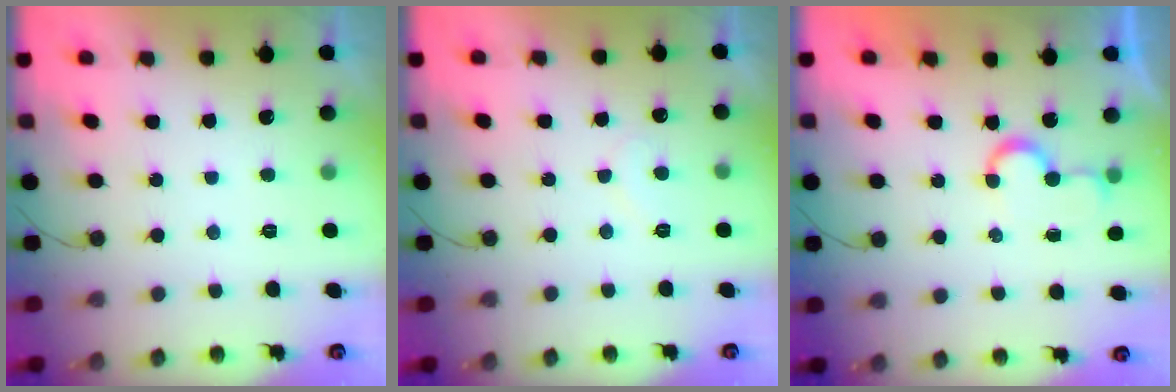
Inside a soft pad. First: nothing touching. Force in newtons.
{"total": 6.1, "press": 6.1, "slide": 0.5}
{"total": 5.7, "press": 5.7, "slide": 0.4}